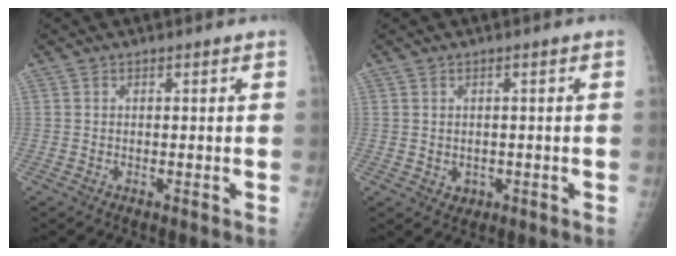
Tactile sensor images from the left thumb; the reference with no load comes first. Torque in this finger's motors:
{"motor_torque": [-0.44, 0.05, 0.13, -0.10, 0.04]}